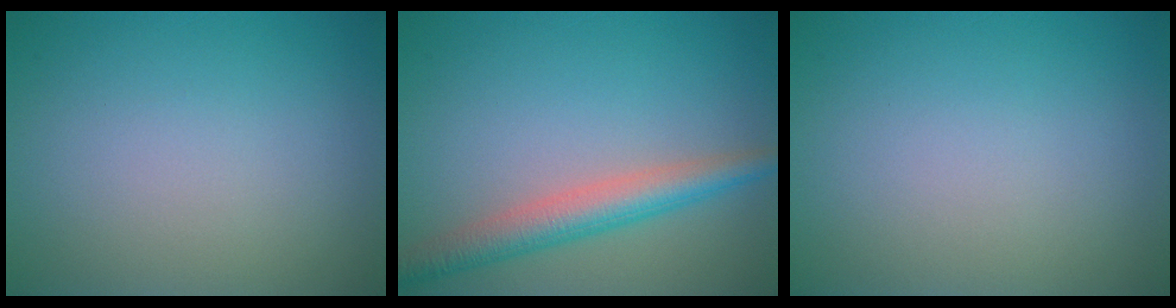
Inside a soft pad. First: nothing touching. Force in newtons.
{"total": 4.2, "press": 4.2, "slide": 0.0}
{"total": 0.0}